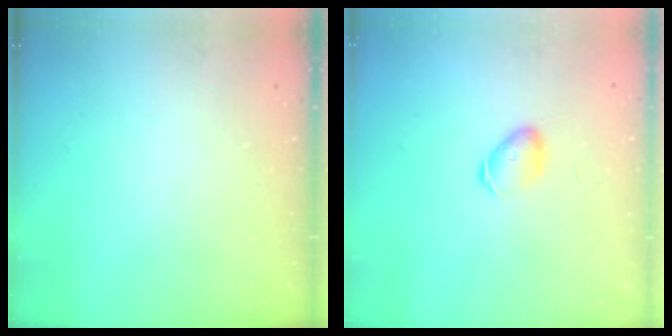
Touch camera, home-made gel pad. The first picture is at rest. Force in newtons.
{"total": 5.5, "press": 5.5, "slide": 0.6}